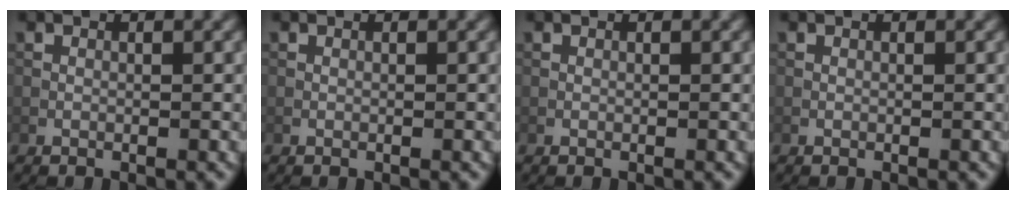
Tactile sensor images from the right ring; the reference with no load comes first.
{"total": 0.0}
{"total": 0.0}
{"total": 0.0}